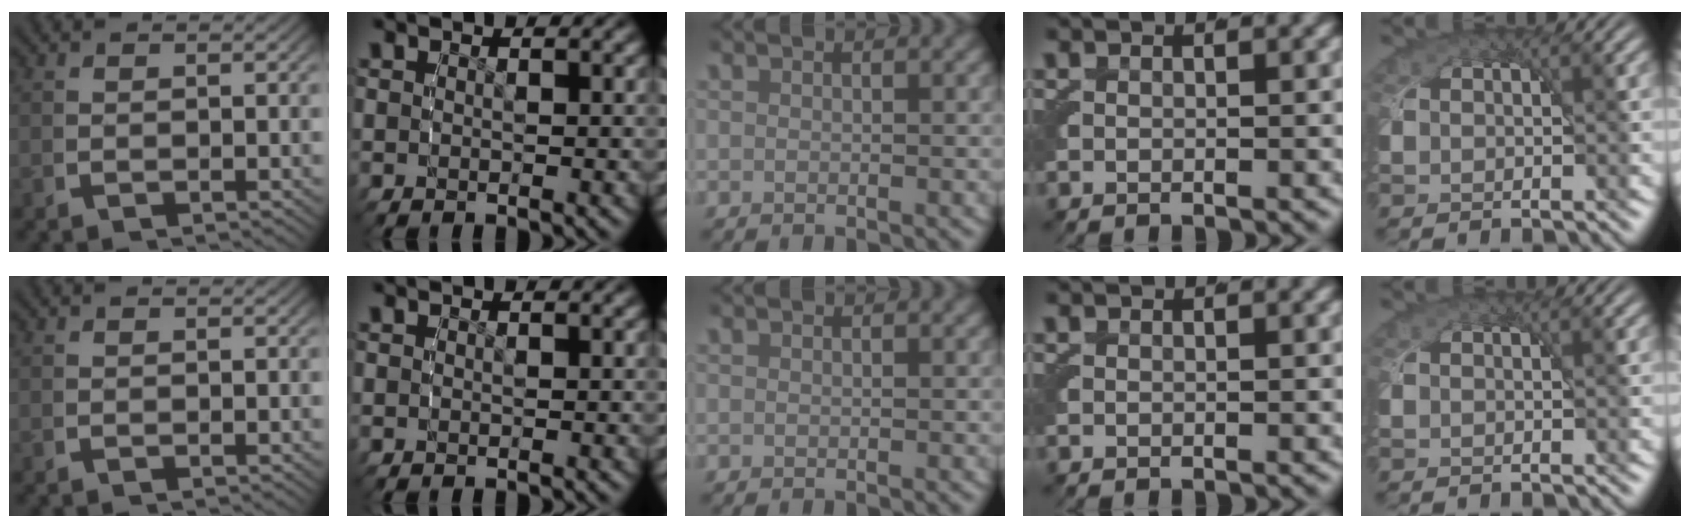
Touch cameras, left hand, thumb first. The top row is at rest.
{}